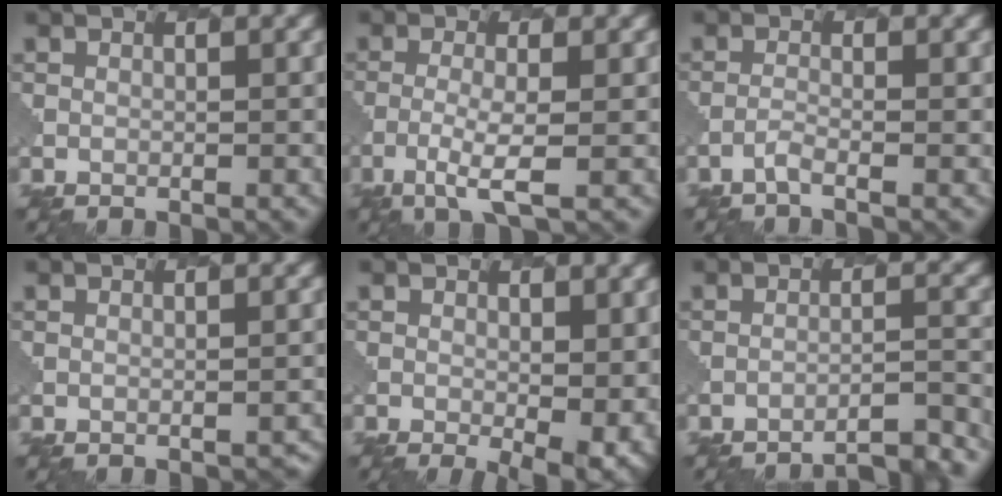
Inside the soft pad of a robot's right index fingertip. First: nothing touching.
{"total": 3.1, "force": [-1.1, 0.4, 2.8], "torque": [-0.061, -0.002, -0.031]}
{"total": 1.0, "force": [-0.7, 0.1, 0.7], "torque": [-0.008, 0.003, -0.025]}
{"total": 1.5, "force": [-1.1, 0.6, 0.8], "torque": [0.005, 0.000, -0.006]}
{"total": 4.9, "force": [-0.3, 2.0, 4.4], "torque": [-0.056, -0.018, 0.004]}
{"total": 7.6, "force": [-7.2, 1.2, 1.9], "torque": [-0.008, 0.020, -0.086]}